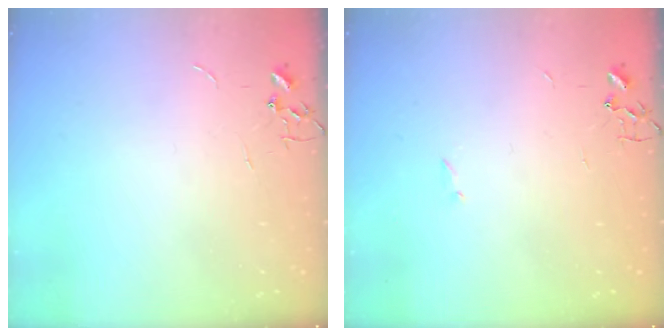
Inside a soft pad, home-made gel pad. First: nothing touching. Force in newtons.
{"total": 0.8, "press": 0.8, "slide": 0.2}